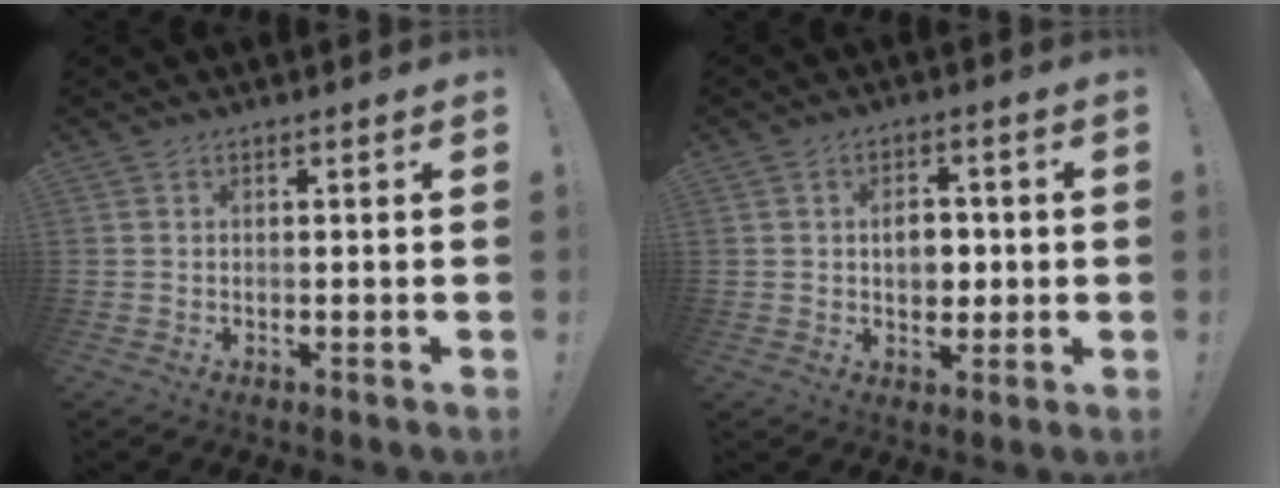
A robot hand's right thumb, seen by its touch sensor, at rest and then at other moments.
{"total": 6.9, "force": [0.3, 5.2, 4.4], "torque": [-0.052, 0.004, 0.002]}